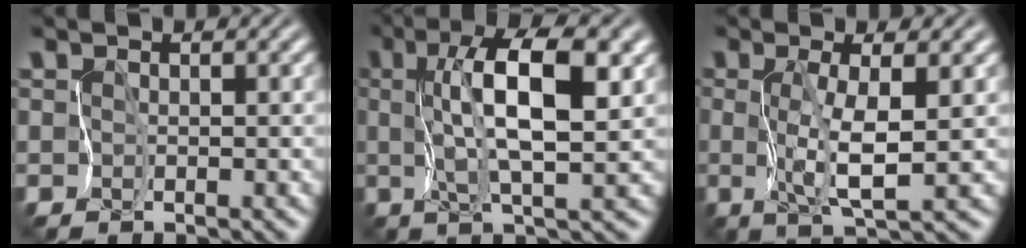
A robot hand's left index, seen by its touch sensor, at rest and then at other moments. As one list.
[{"total": 7.3, "force": [1.8, 1.7, 6.9], "torque": [-0.116, 0.009, 0.025]}, {"total": 3.2, "force": [0.3, -0.1, 3.2], "torque": [-0.069, -0.005, 0.008]}]